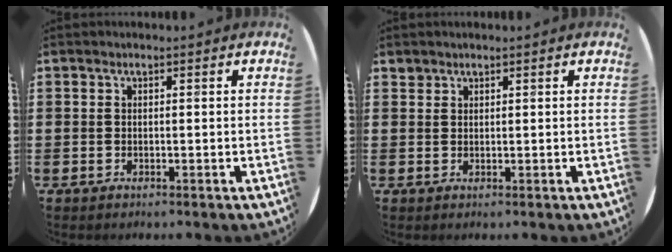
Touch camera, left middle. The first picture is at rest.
{"total": 1.0, "force": [0.9, 0.3, -0.2], "torque": [0.002, 0.003, 0.018]}